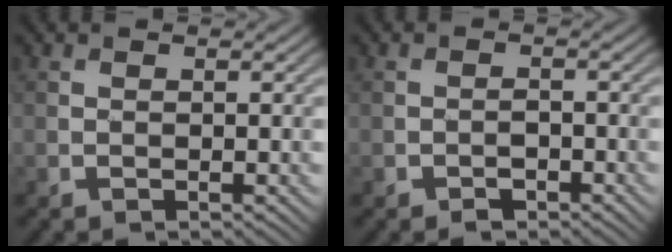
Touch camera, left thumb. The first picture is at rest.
{"total": 1.7, "force": [-1.2, 1.0, 0.6], "torque": [-0.004, 0.004, -0.023]}